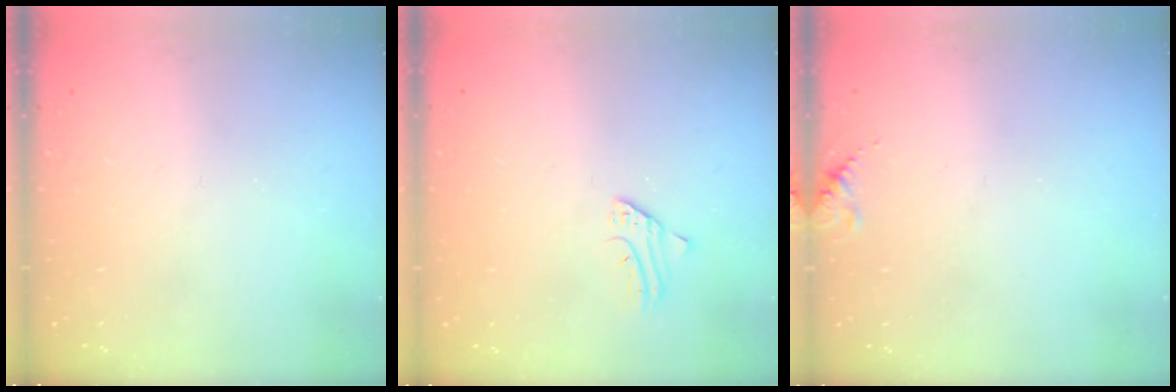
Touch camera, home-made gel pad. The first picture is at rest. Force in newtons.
{"total": 2.0, "press": 2.0, "slide": 0.1}
{"total": 5.7, "press": 5.7, "slide": 0.5}